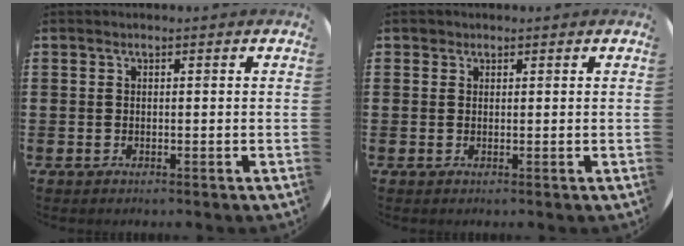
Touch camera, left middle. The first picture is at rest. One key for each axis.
{"total": 0.7, "fx": 0.5, "fy": 0.4, "fz": -0.1, "tx": 0.009, "ty": 0.000, "tz": 0.009}